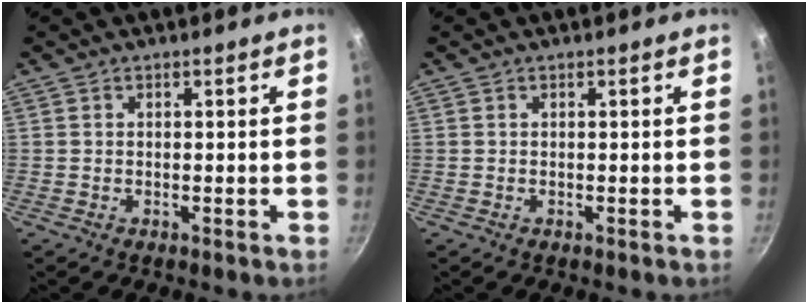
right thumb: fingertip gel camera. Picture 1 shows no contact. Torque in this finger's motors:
{"motor_torque": [0.00, 0.00, -0.11, 0.10, 0.00]}